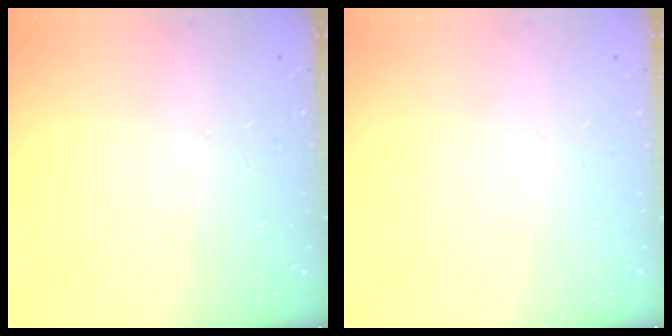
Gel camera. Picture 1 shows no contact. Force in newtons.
{"total": 0.0}